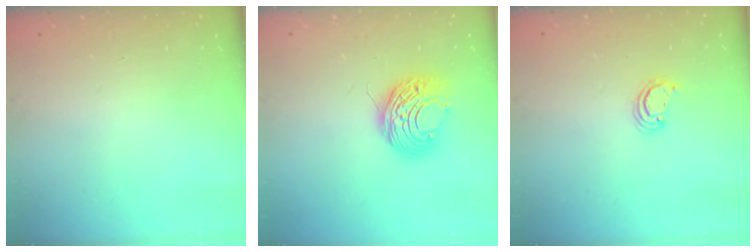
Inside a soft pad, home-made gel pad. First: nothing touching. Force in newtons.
{"total": 10.0, "press": 10.0, "slide": 0.9}
{"total": 2.4, "press": 2.4, "slide": 0.3}